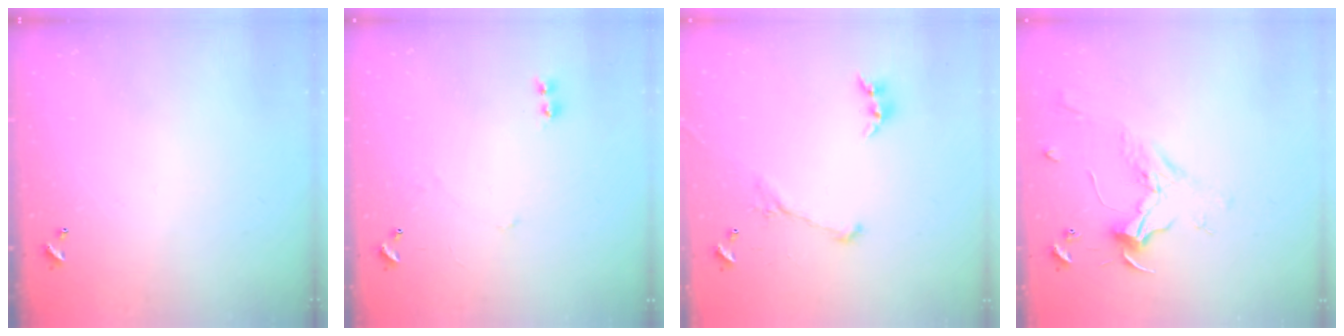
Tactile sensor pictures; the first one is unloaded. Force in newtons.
{"total": 2.4, "press": 2.3, "slide": 0.5}
{"total": 2.8, "press": 2.6, "slide": 0.9}
{"total": 2.3, "press": 2.1, "slide": 0.9}